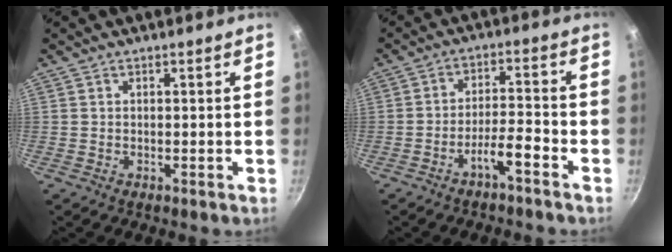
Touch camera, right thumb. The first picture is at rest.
{"total": 5.5, "force": [-3.7, 0.9, 3.9], "torque": [-0.071, 0.038, -0.064]}